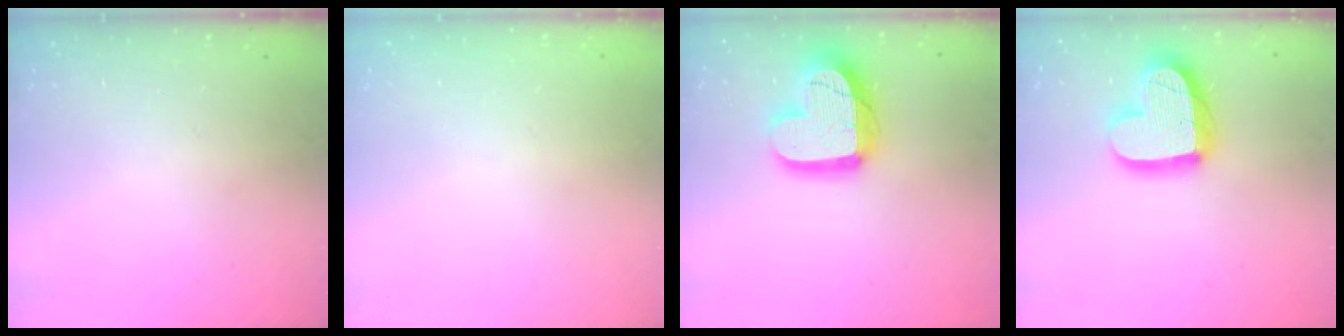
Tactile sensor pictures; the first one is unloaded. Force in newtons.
{"total": 0.0}
{"total": 18.9, "press": 18.8, "slide": 1.5}
{"total": 18.7, "press": 18.7, "slide": 1.4}